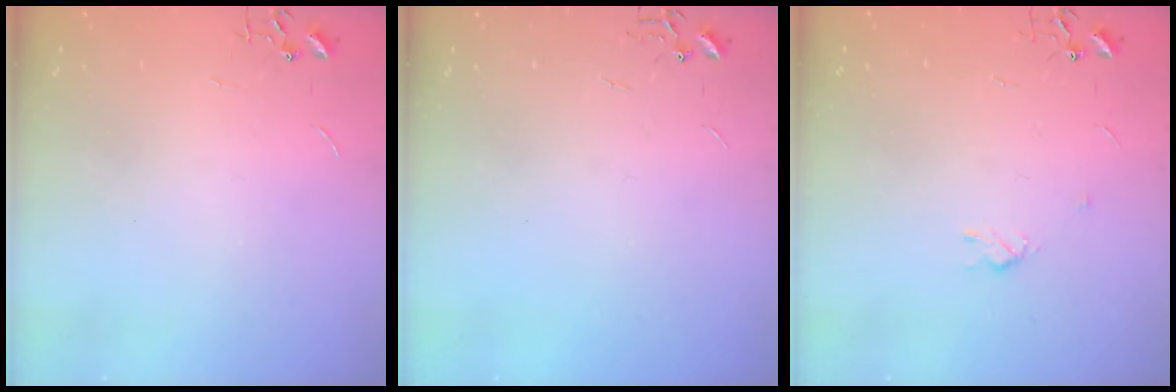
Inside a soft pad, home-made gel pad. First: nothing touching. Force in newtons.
{"total": 0.0}
{"total": 3.7, "press": 3.7, "slide": 0.6}